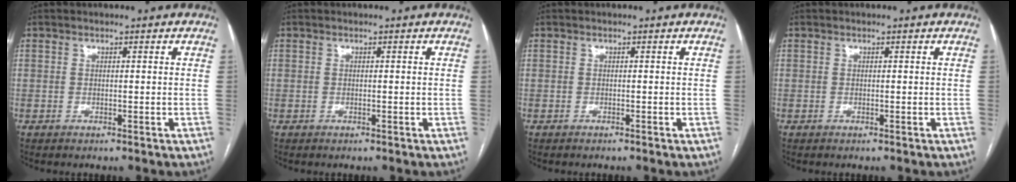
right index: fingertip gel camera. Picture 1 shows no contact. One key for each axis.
{"total": 0.0}
{"total": 0.0}
{"total": 0.0}